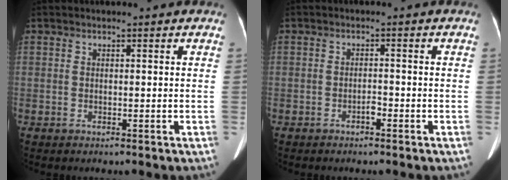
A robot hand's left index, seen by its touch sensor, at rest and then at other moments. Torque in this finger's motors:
{"motor_torque": [-0.10, -0.03, 0.00, -0.01]}